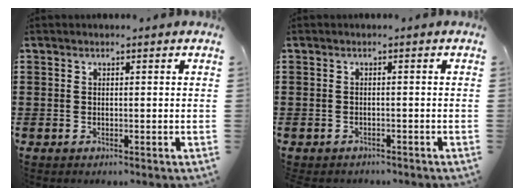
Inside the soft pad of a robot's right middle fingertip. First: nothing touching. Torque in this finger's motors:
{"motor_torque": [1.17, -0.44, 0.31, 0.07]}